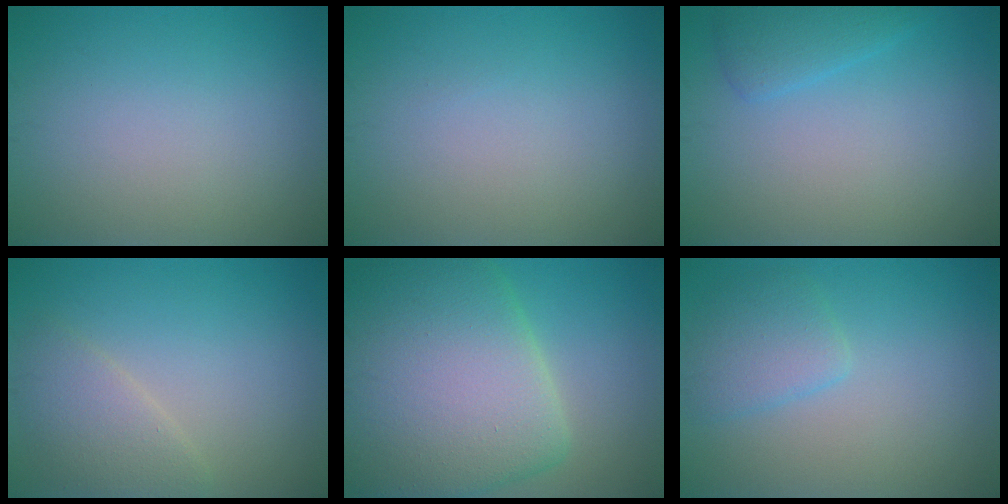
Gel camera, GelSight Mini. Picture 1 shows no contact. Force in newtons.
{"total": 0.0}
{"total": 2.2, "press": 2.1, "slide": 0.2}
{"total": 2.9, "press": 2.9, "slide": 0.1}
{"total": 12.6, "press": 12.6, "slide": 1.0}
{"total": 2.6, "press": 2.6, "slide": 0.2}